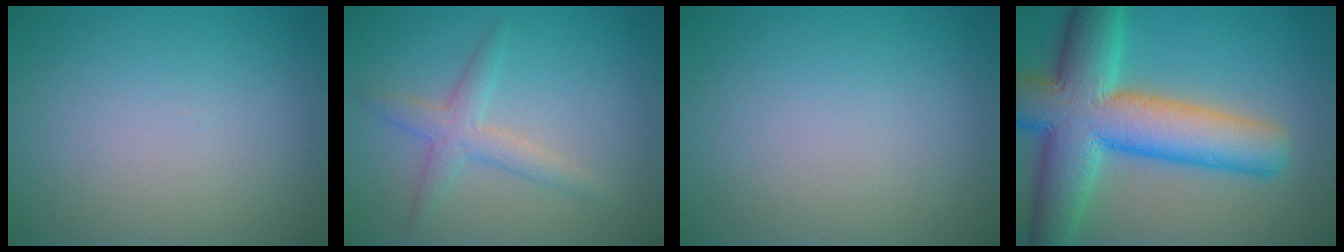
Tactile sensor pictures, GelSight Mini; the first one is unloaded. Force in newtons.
{"total": 2.6, "press": 2.6, "slide": 0.2}
{"total": 0.0}
{"total": 12.4, "press": 12.4, "slide": 0.6}